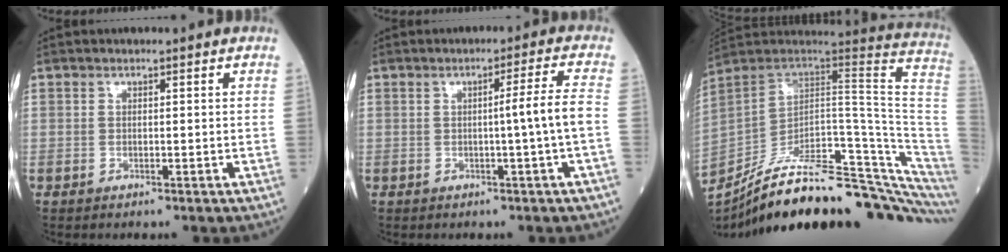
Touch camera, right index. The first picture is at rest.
{"total": 4.4, "force": [-0.8, -1.4, 4.1], "torque": [-0.062, 0.005, -0.010]}
{"total": 30.0, "force": [-23.5, 4.3, 18.1], "torque": [-0.176, 0.000, -0.340]}